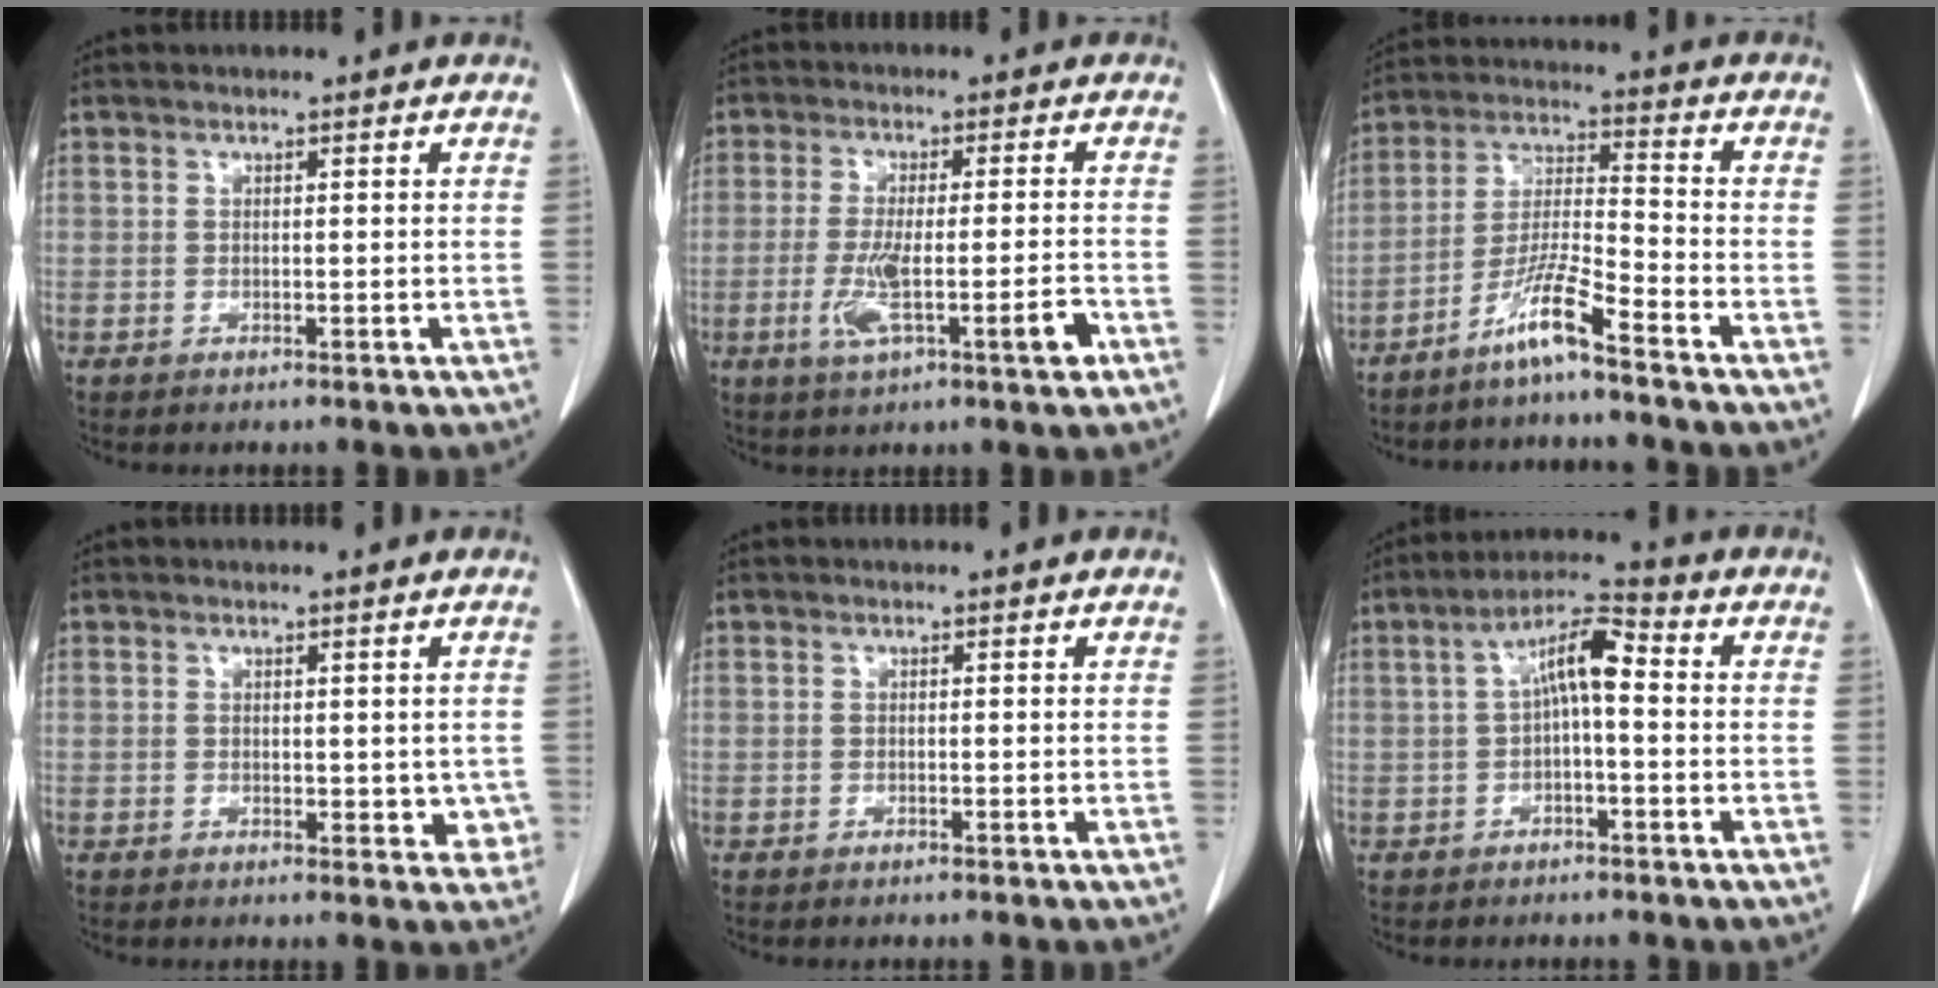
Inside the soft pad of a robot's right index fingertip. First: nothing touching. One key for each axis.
{"total": 8.4, "fx": -3.1, "fy": 1.0, "fz": 7.8, "tx": -0.141, "ty": -0.005, "tz": -0.048}
{"total": 7.9, "fx": -5.8, "fy": -0.6, "fz": 5.4, "tx": -0.109, "ty": -0.015, "tz": -0.117}
{"total": 3.0, "fx": 0.2, "fy": 2.1, "fz": 2.2, "tx": -0.004, "ty": -0.002, "tz": 0.004}
{"total": 0.0}
{"total": 7.2, "fx": 0.4, "fy": 1.9, "fz": 7.0, "tx": -0.126, "ty": 0.030, "tz": 0.002}